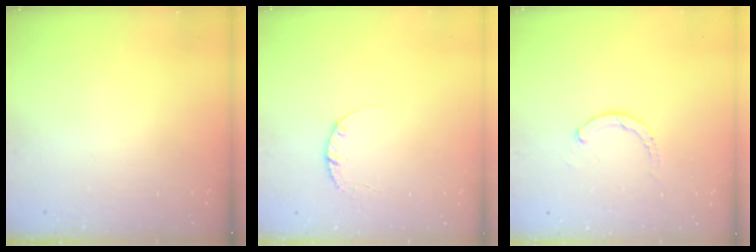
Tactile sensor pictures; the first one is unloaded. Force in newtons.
{"total": 2.4, "press": 2.4, "slide": 0.3}
{"total": 1.1, "press": 1.0, "slide": 0.3}